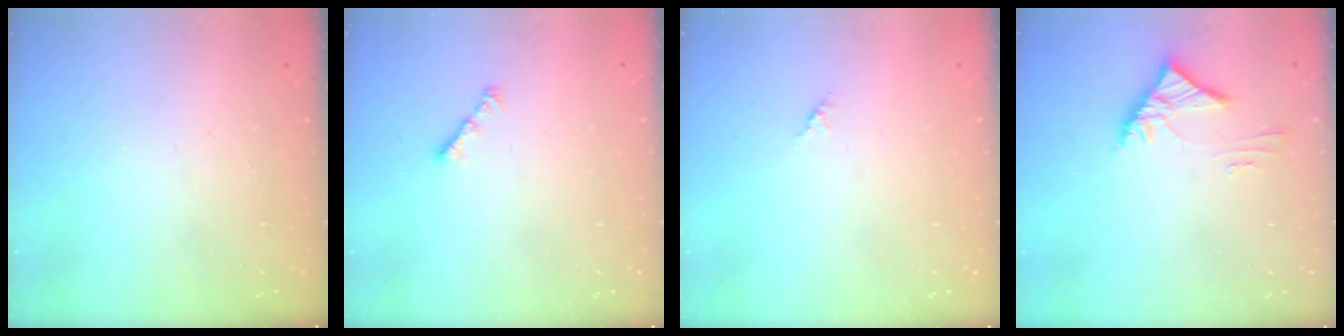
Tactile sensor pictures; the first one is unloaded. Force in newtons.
{"total": 1.9, "press": 1.8, "slide": 0.6}
{"total": 1.2, "press": 1.2, "slide": 0.3}
{"total": 3.6, "press": 3.5, "slide": 0.9}